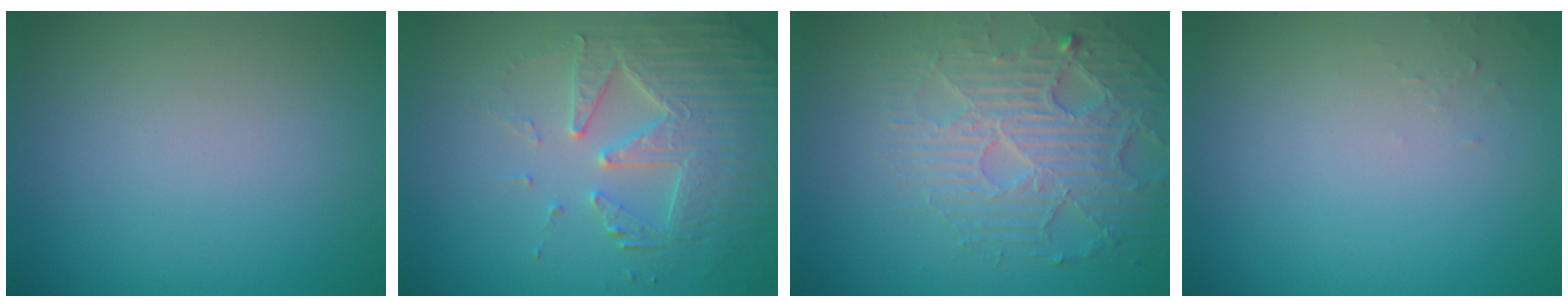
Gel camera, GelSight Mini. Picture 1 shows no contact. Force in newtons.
{"total": 4.8, "press": 4.4, "slide": 2.0}
{"total": 5.6, "press": 4.5, "slide": 3.3}
{"total": 0.6, "press": 0.6, "slide": 0.1}